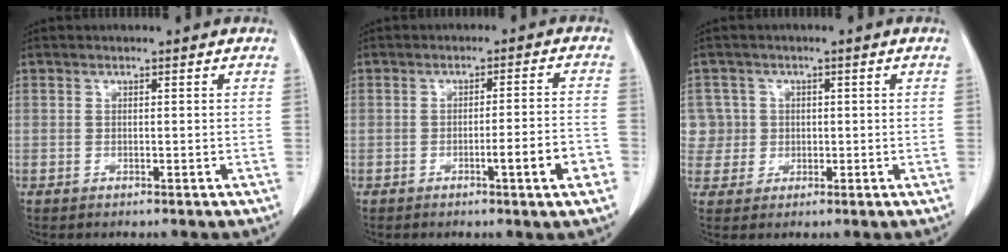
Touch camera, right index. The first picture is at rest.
{"total": 6.1, "force": [-2.6, -0.2, 5.5], "torque": [-0.071, 0.001, -0.035]}
{"total": 4.3, "force": [0.6, 4.2, -0.5], "torque": [0.027, 0.015, 0.013]}